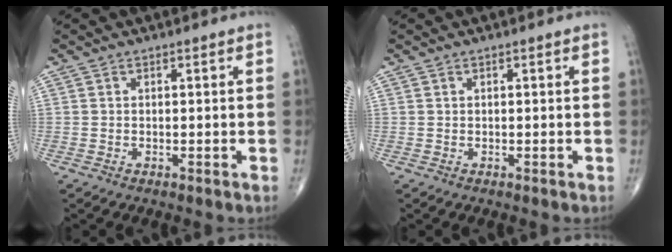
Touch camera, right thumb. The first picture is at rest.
{"total": 0.0}